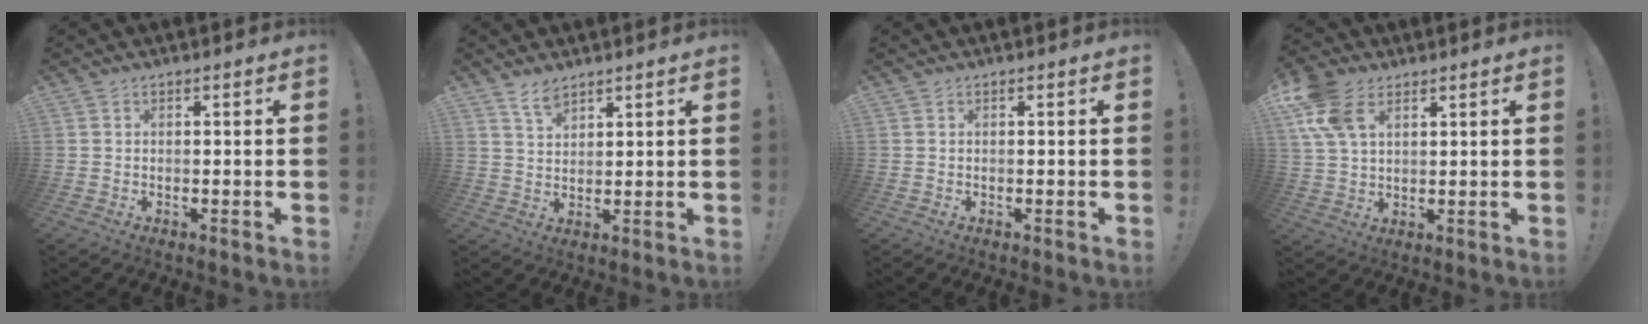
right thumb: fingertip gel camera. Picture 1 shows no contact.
{"total": 4.5, "force": [3.7, 1.7, 1.9], "torque": [-0.038, -0.019, 0.068]}
{"total": 0.0}
{"total": 11.7, "force": [5.7, 7.2, 7.4], "torque": [-0.153, -0.008, 0.112]}